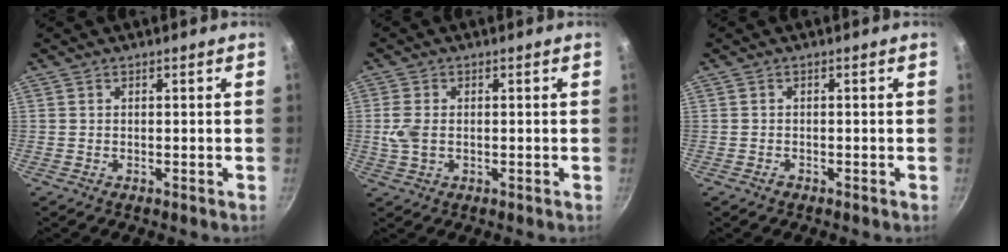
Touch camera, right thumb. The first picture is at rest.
{"total": 4.2, "force": [-0.1, 2.7, 3.3], "torque": [-0.085, 0.002, -0.002]}
{"total": 0.7, "force": [-0.5, 0.4, 0.2], "torque": [-0.002, 0.001, -0.013]}